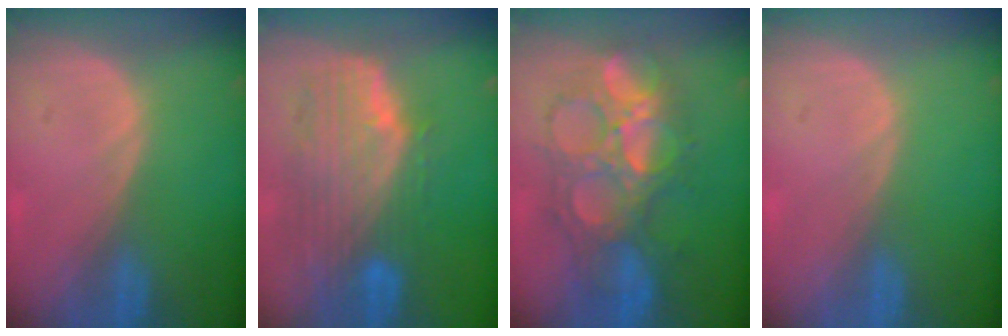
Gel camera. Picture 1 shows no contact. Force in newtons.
{"total": 10.3, "press": 9.0, "slide": 5.1}
{"total": 10.2, "press": 10.1, "slide": 0.7}
{"total": 0.0}